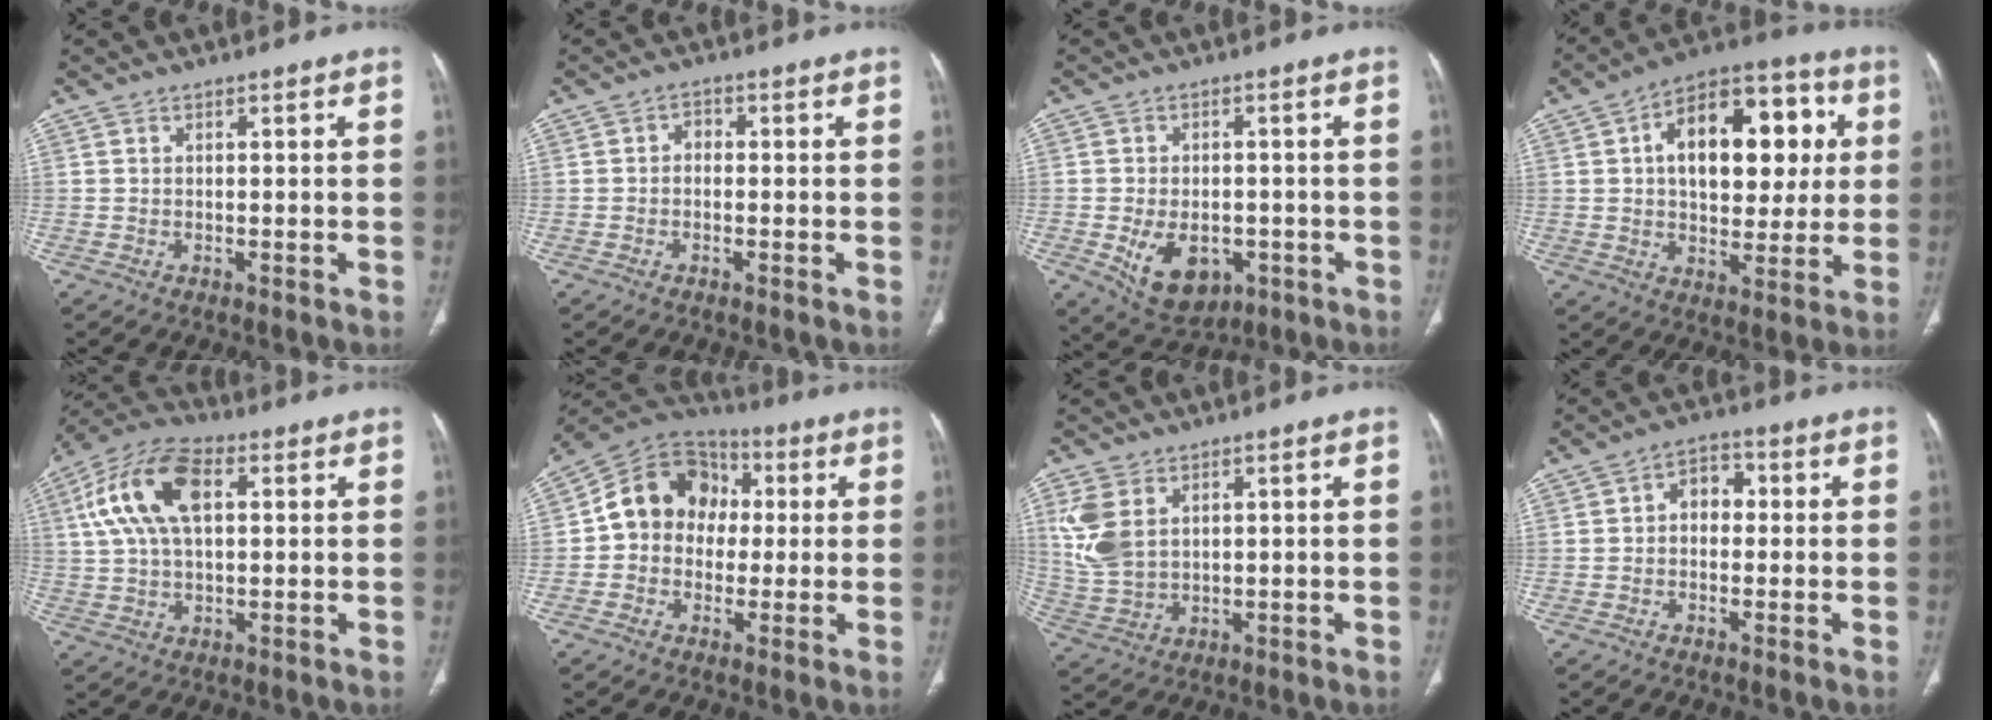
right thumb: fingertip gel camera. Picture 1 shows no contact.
{"total": 1.7, "force": [-0.3, 1.4, 1.1], "torque": [-0.008, 0.008, -0.010]}
{"total": 10.3, "force": [-3.2, 7.1, 6.8], "torque": [-0.090, 0.008, -0.031]}
{"total": 20.8, "force": [4.3, 12.2, 16.3], "torque": [-0.198, 0.020, 0.062]}
{"total": 14.8, "force": [4.0, 8.0, 11.8], "torque": [-0.232, 0.023, 0.071]}
{"total": 13.8, "force": [1.1, 11.6, 7.4], "torque": [-0.085, 0.035, 0.006]}
{"total": 8.6, "force": [3.0, 5.5, 5.9], "torque": [-0.131, -0.008, 0.074]}
{"total": 4.9, "force": [0.2, 3.7, 3.3], "torque": [-0.030, 0.020, -0.006]}